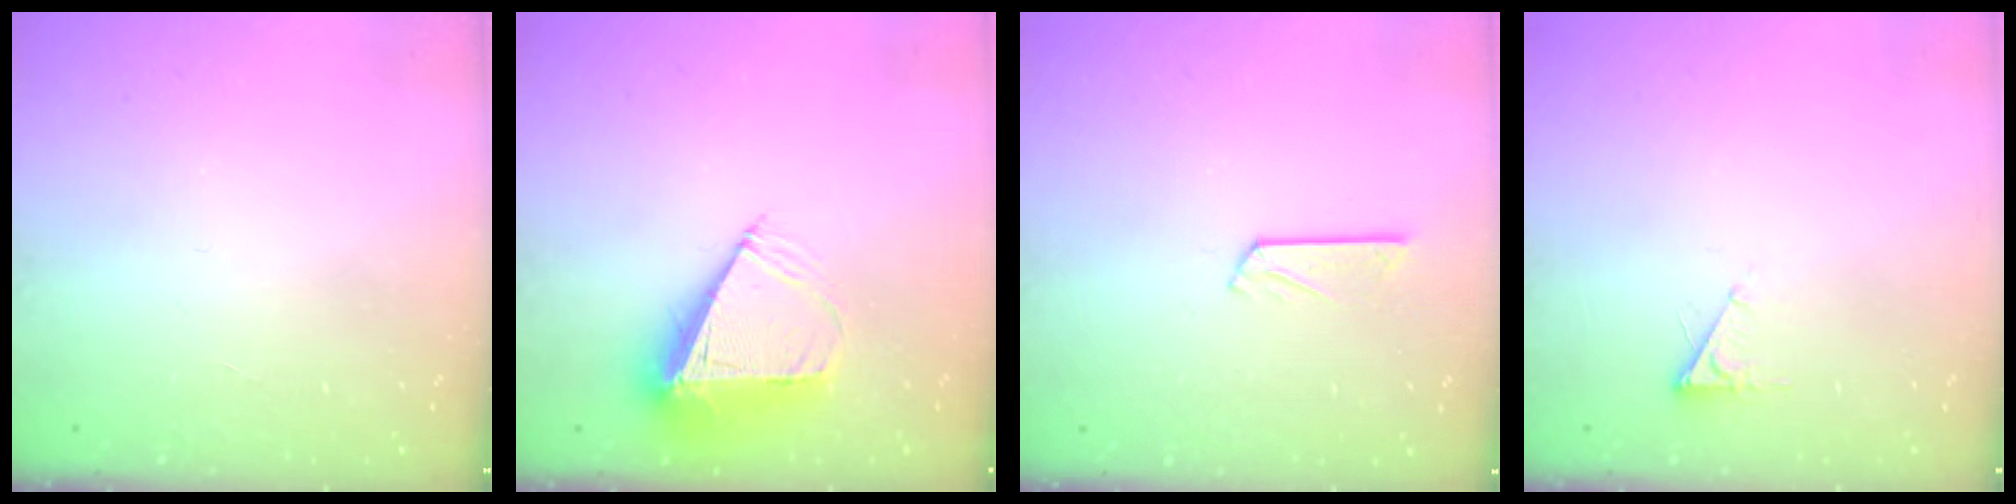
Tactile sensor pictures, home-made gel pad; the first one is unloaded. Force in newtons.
{"total": 10.1, "press": 10.1, "slide": 0.6}
{"total": 4.4, "press": 4.4, "slide": 0.4}
{"total": 2.6, "press": 2.6, "slide": 0.4}